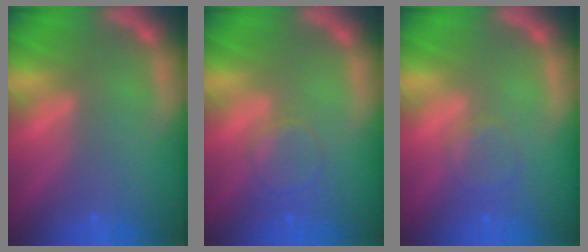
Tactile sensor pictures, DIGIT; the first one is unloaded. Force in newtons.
{"total": 3.5}
{"total": 2.4}